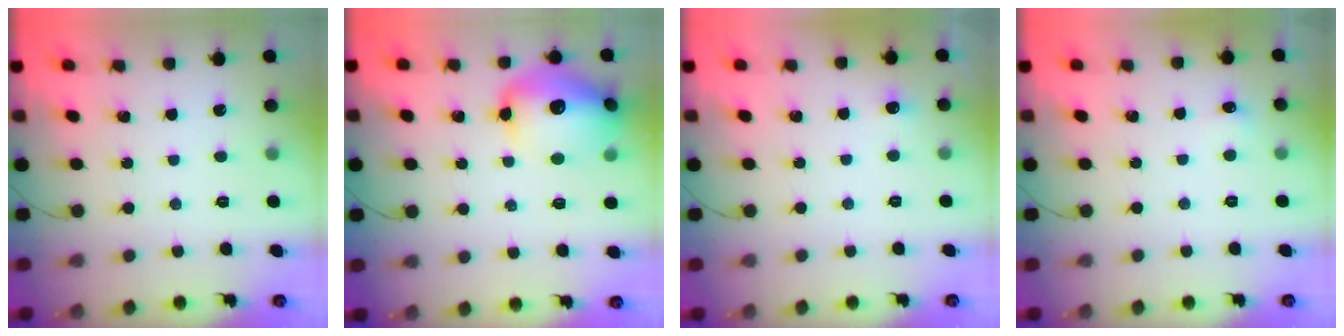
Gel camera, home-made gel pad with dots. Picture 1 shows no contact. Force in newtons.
{"total": 17.2, "press": 17.1, "slide": 2.1}
{"total": 2.9, "press": 2.7, "slide": 1.0}
{"total": 3.8, "press": 3.6, "slide": 1.1}